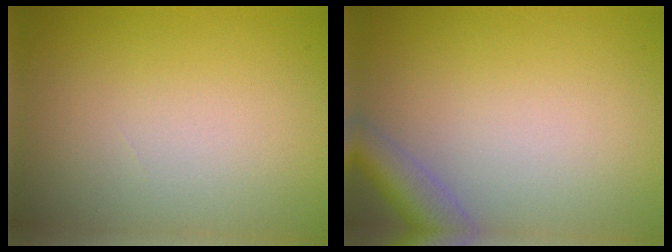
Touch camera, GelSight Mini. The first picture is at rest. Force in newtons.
{"total": 3.9, "press": 3.8, "slide": 0.3}